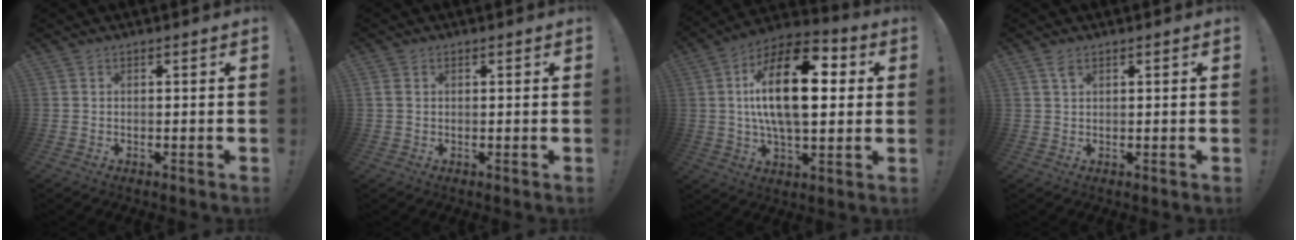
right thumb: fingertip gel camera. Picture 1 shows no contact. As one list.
[{"total": 1.6, "force": [0.6, 1.2, 0.9], "torque": [-0.012, 0.000, 0.012]}, {"total": 23.1, "force": [3.8, 10.4, 20.3], "torque": [-0.360, -0.002, 0.051]}, {"total": 2.2, "force": [1.3, 0.9, 1.6], "torque": [-0.029, -0.002, 0.023]}]